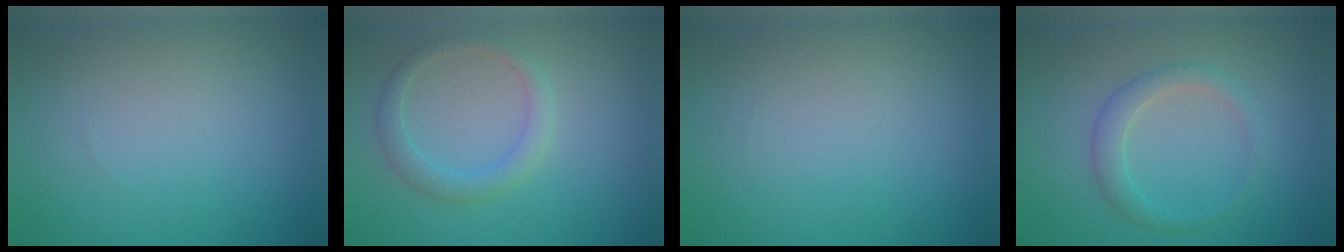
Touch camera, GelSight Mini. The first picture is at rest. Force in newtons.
{"total": 2.2, "press": 2.2, "slide": 0.1}
{"total": 0.0}
{"total": 2.1, "press": 2.1, "slide": 0.1}